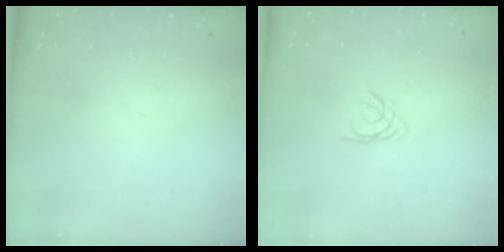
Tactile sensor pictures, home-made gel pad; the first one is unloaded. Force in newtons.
{"total": 2.3, "press": 2.3, "slide": 0.5}